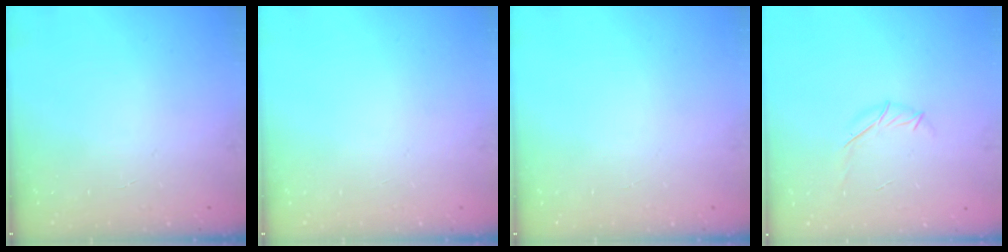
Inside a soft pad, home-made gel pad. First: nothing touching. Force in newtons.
{"total": 0.0}
{"total": 0.0}
{"total": 6.0, "press": 5.9, "slide": 1.0}